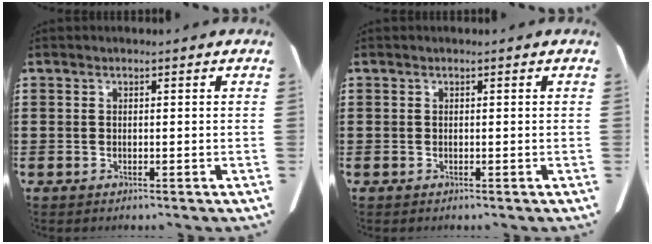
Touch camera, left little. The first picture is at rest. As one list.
[{"total": 0.0}]